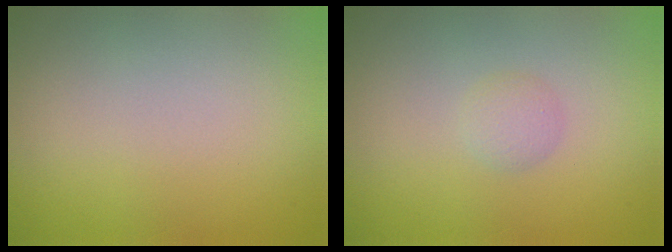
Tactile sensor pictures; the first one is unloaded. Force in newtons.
{"total": 1.0, "press": 1.0, "slide": 0.0}